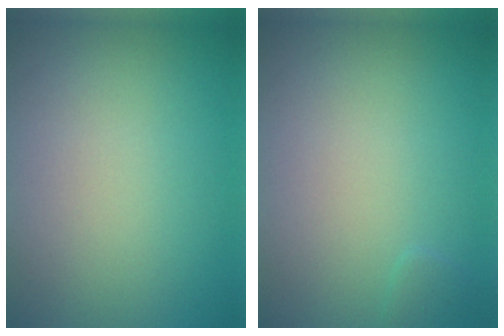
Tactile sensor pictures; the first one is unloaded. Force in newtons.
{"total": 0.6, "press": 0.6, "slide": 0.0}